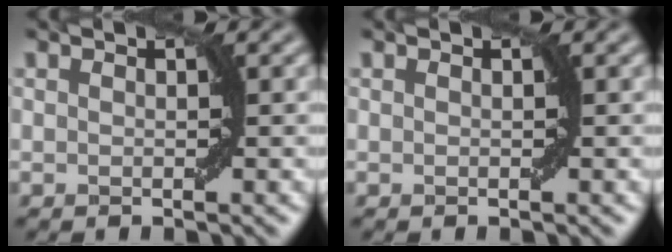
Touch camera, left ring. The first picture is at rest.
{"total": 0.0}